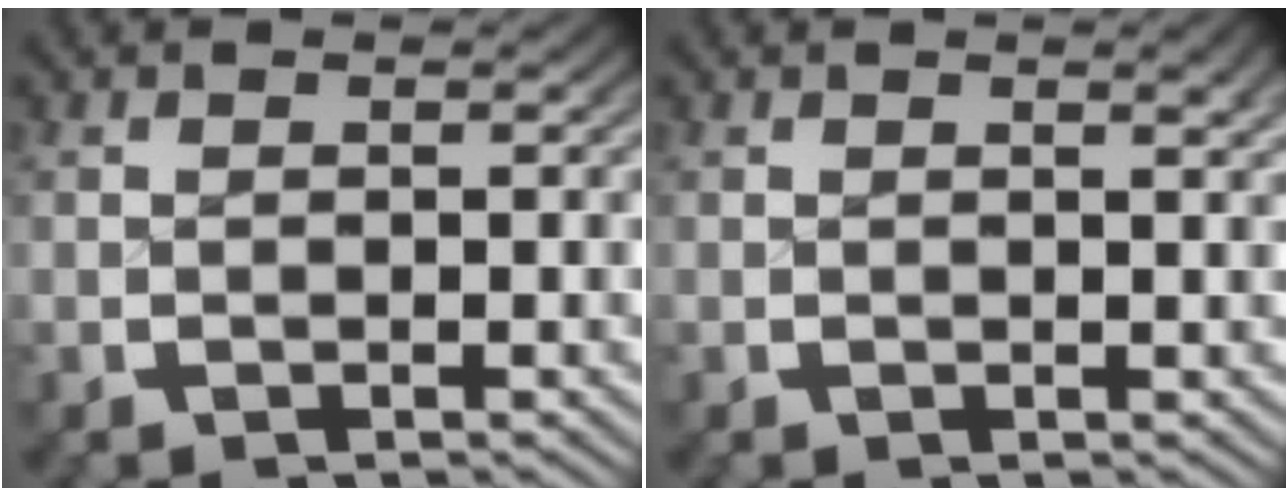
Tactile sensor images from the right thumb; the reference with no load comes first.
{"total": 0.9, "force": [0.5, 0.1, 0.8], "torque": [-0.009, -0.001, 0.008]}